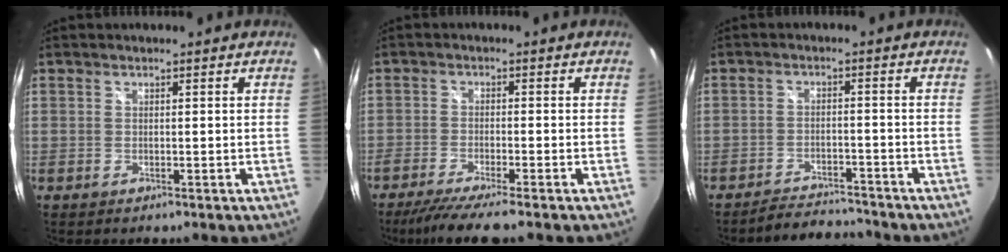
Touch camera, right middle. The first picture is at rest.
{"total": 7.5, "force": [-6.2, -0.5, 4.1], "torque": [-0.096, -0.026, -0.106]}
{"total": 7.0, "force": [-6.9, 1.1, 1.1], "torque": [-0.040, 0.004, -0.104]}